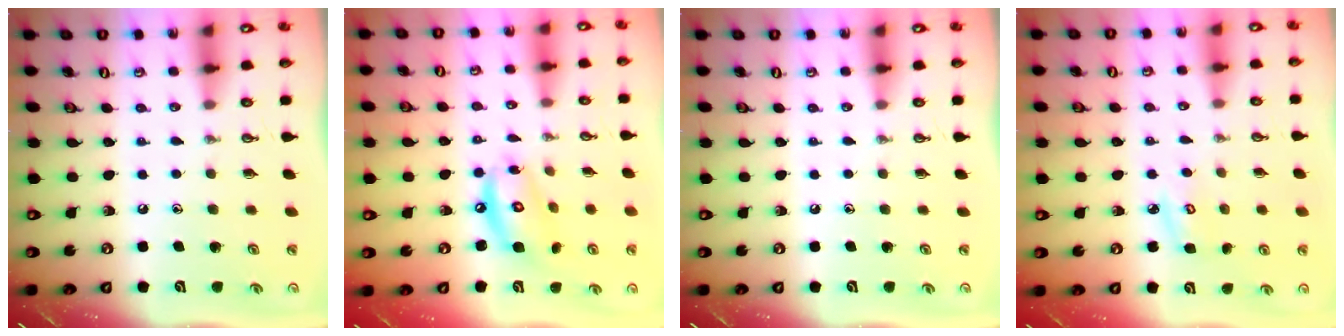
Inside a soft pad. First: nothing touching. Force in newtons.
{"total": 11.4, "press": 11.3, "slide": 1.1}
{"total": 0.0}
{"total": 4.7, "press": 4.7, "slide": 0.4}